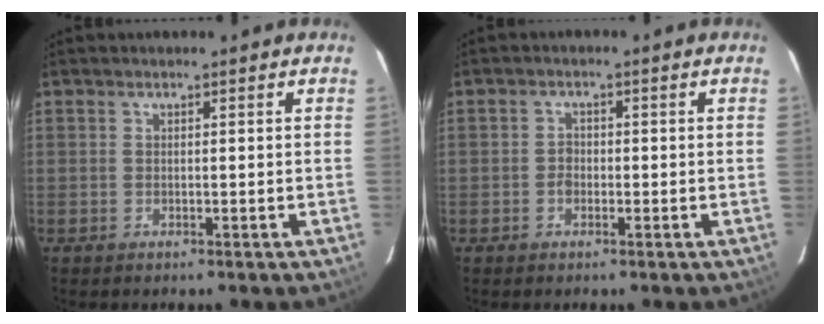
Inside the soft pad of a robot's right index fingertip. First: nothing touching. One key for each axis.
{"total": 1.6, "fx": -0.5, "fy": 1.2, "fz": 0.8, "tx": -0.012, "ty": 0.006, "tz": -0.009}